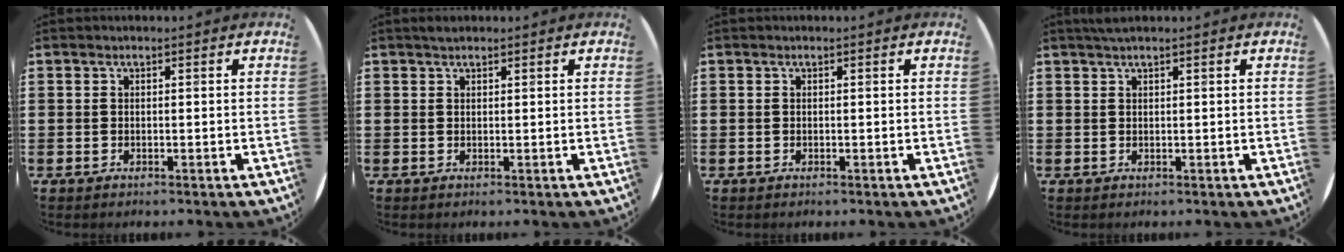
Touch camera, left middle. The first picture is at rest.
{"total": 0.7, "force": [0.6, 0.2, 0.2], "torque": [-0.006, 0.002, 0.012]}
{"total": 0.0}
{"total": 1.0, "force": [0.7, -0.1, 0.6], "torque": [-0.012, 0.002, 0.014]}